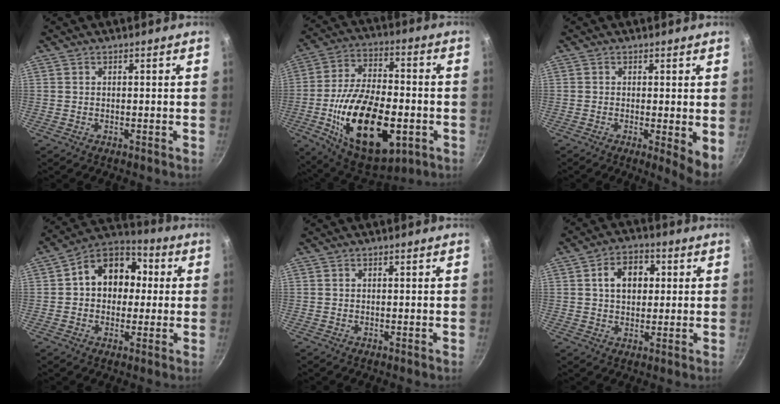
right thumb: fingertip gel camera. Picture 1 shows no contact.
{"total": 25.2, "force": [-6.5, 13.1, 20.5], "torque": [-0.337, 0.020, -0.098]}
{"total": 4.8, "force": [-0.3, 1.1, 4.7], "torque": [-0.061, -0.015, -0.007]}
{"total": 13.5, "force": [1.4, 10.5, 8.3], "torque": [-0.080, 0.030, 0.002]}
{"total": 0.0}
{"total": 8.4, "force": [1.7, 6.0, 5.6], "torque": [-0.060, 0.009, 0.019]}